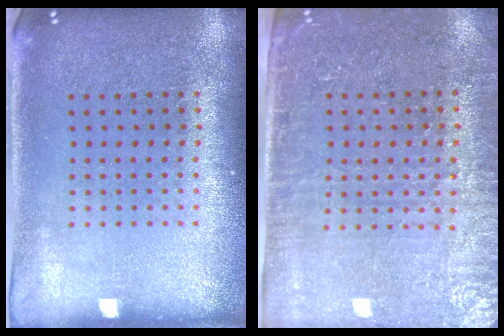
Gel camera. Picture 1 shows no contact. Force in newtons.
{"total": 3.4, "press": 3.1, "slide": 1.4}